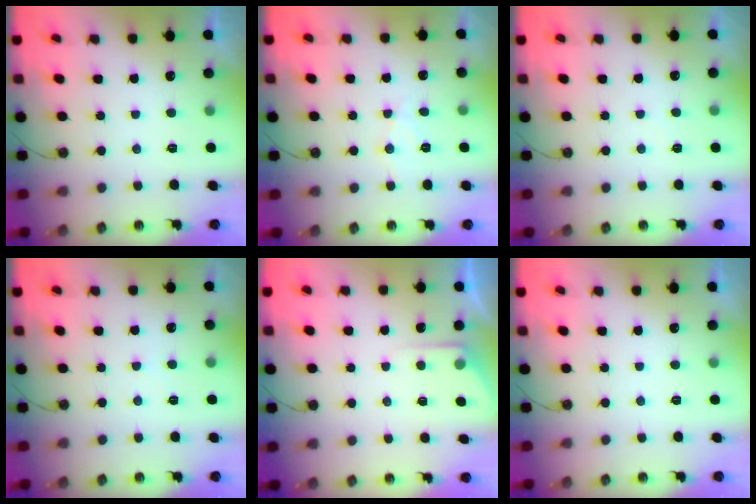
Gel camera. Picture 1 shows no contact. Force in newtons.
{"total": 7.5, "press": 7.5, "slide": 0.2}
{"total": 3.2, "press": 3.1, "slide": 0.5}
{"total": 1.8, "press": 1.8, "slide": 0.4}
{"total": 3.8, "press": 3.7, "slide": 0.6}
{"total": 0.0}